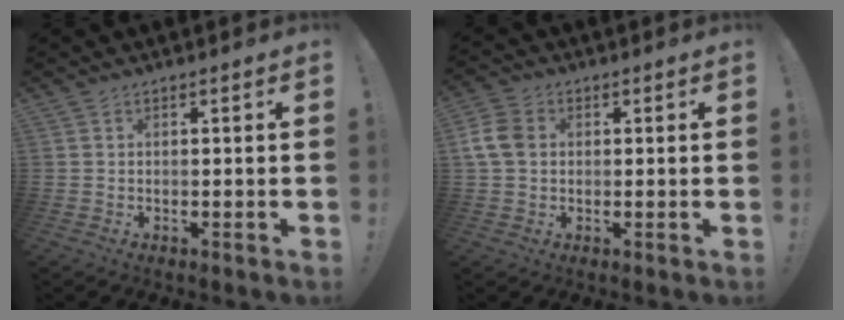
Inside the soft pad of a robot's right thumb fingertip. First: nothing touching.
{"total": 8.0, "force": [1.0, 6.0, 5.2], "torque": [-0.114, 0.007, 0.022]}